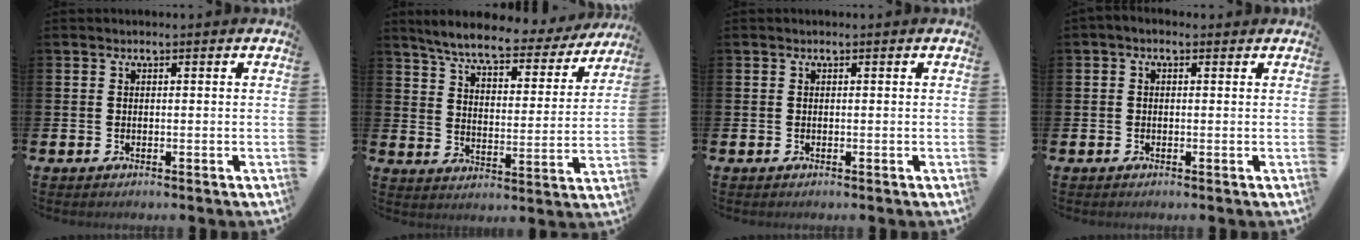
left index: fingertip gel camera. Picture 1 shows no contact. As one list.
[{"total": 7.1, "force": [6.3, 1.1, 3.0], "torque": [-0.086, -0.038, 0.103]}, {"total": 0.0}, {"total": 0.8, "force": [-0.2, 0.5, 0.6], "torque": [-0.006, 0.003, -0.007]}]